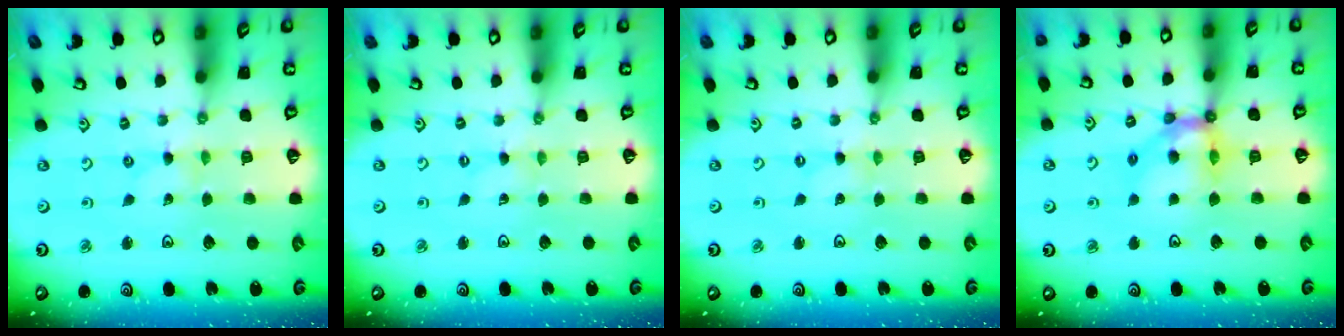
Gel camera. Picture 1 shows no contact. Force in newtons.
{"total": 0.0}
{"total": 0.0}
{"total": 11.4, "press": 11.3, "slide": 1.6}